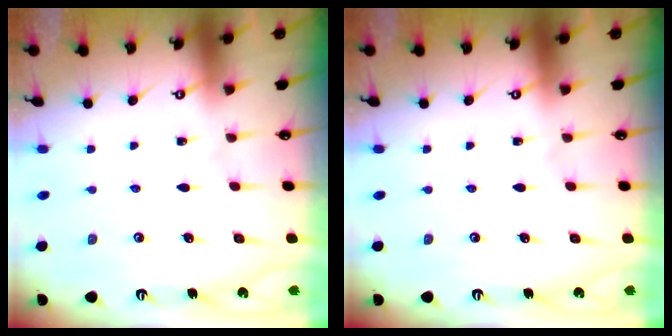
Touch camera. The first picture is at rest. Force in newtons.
{"total": 0.0}